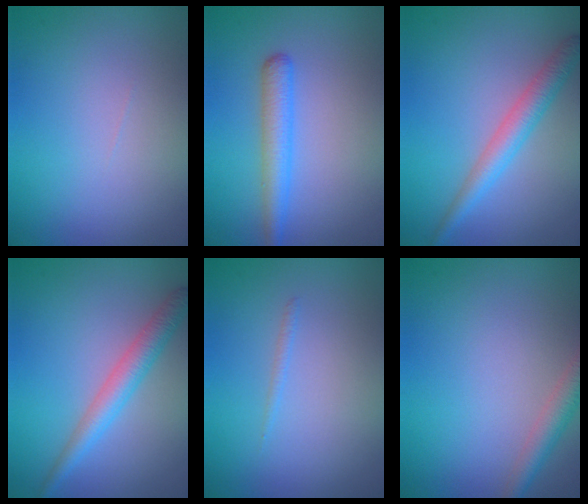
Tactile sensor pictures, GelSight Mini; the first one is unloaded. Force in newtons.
{"total": 2.9, "press": 2.9, "slide": 0.1}
{"total": 3.0, "press": 3.0, "slide": 0.1}
{"total": 3.0, "press": 3.0, "slide": 0.1}
{"total": 0.5, "press": 0.5, "slide": 0.1}
{"total": 2.6, "press": 2.6, "slide": 0.1}